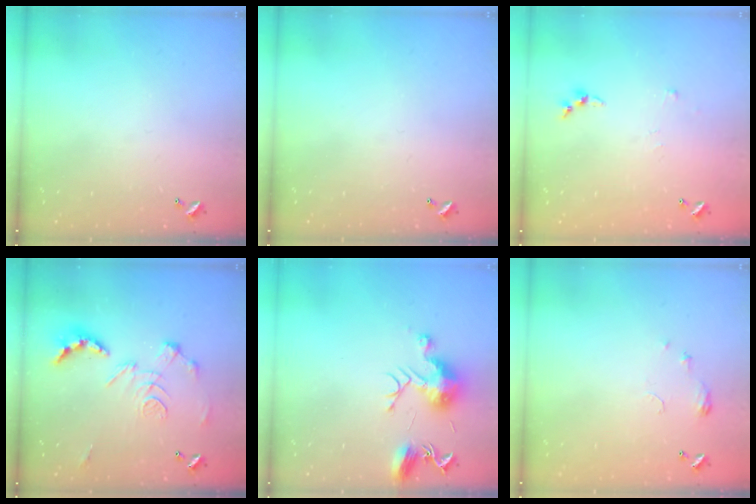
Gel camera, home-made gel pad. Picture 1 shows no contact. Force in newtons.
{"total": 0.0}
{"total": 3.7, "press": 3.7, "slide": 0.5}
{"total": 2.9, "press": 2.3, "slide": 1.7}
{"total": 9.6, "press": 9.6, "slide": 0.4}
{"total": 4.5, "press": 4.5, "slide": 0.6}